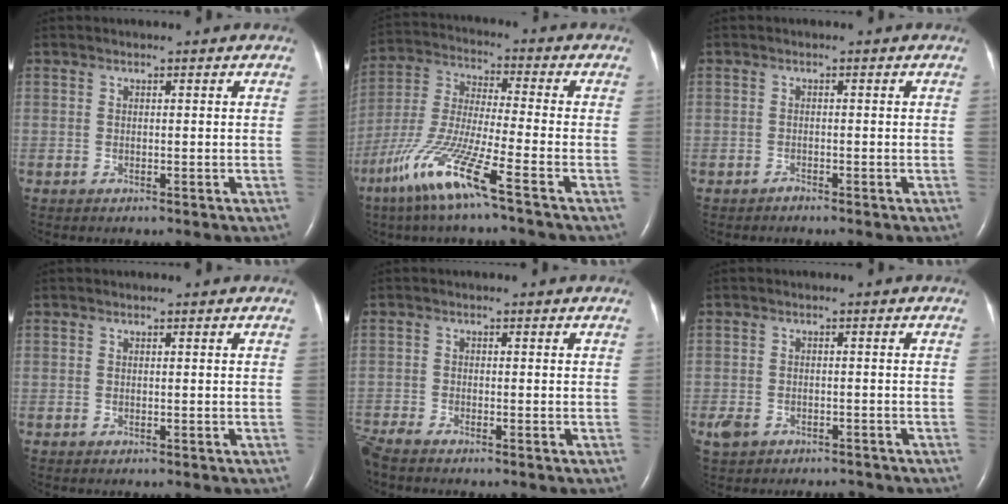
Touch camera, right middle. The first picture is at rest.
{"total": 12.7, "force": [-7.4, -0.3, 10.4], "torque": [-0.226, -0.029, -0.153]}
{"total": 0.5, "force": [-0.5, 0.1, 0.0], "torque": [-0.006, -0.002, -0.011]}
{"total": 0.0}
{"total": 2.7, "force": [-2.5, -0.1, 0.8], "torque": [-0.023, -0.011, -0.052]}
{"total": 4.8, "force": [-3.6, 2.6, 1.8], "torque": [-0.040, 0.003, -0.053]}